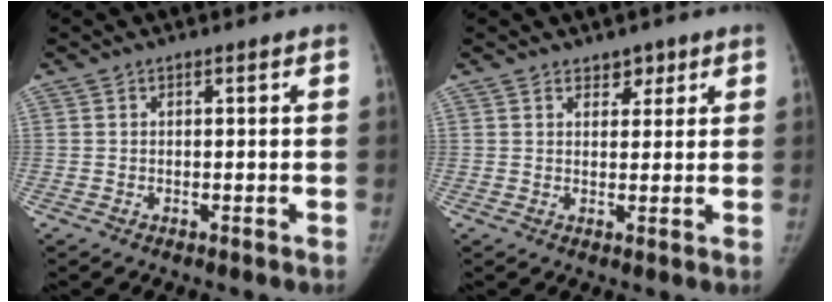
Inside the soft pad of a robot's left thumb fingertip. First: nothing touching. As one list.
[{"total": 2.8, "force": [1.9, 1.9, 1.0], "torque": [0.010, -0.011, 0.027]}]